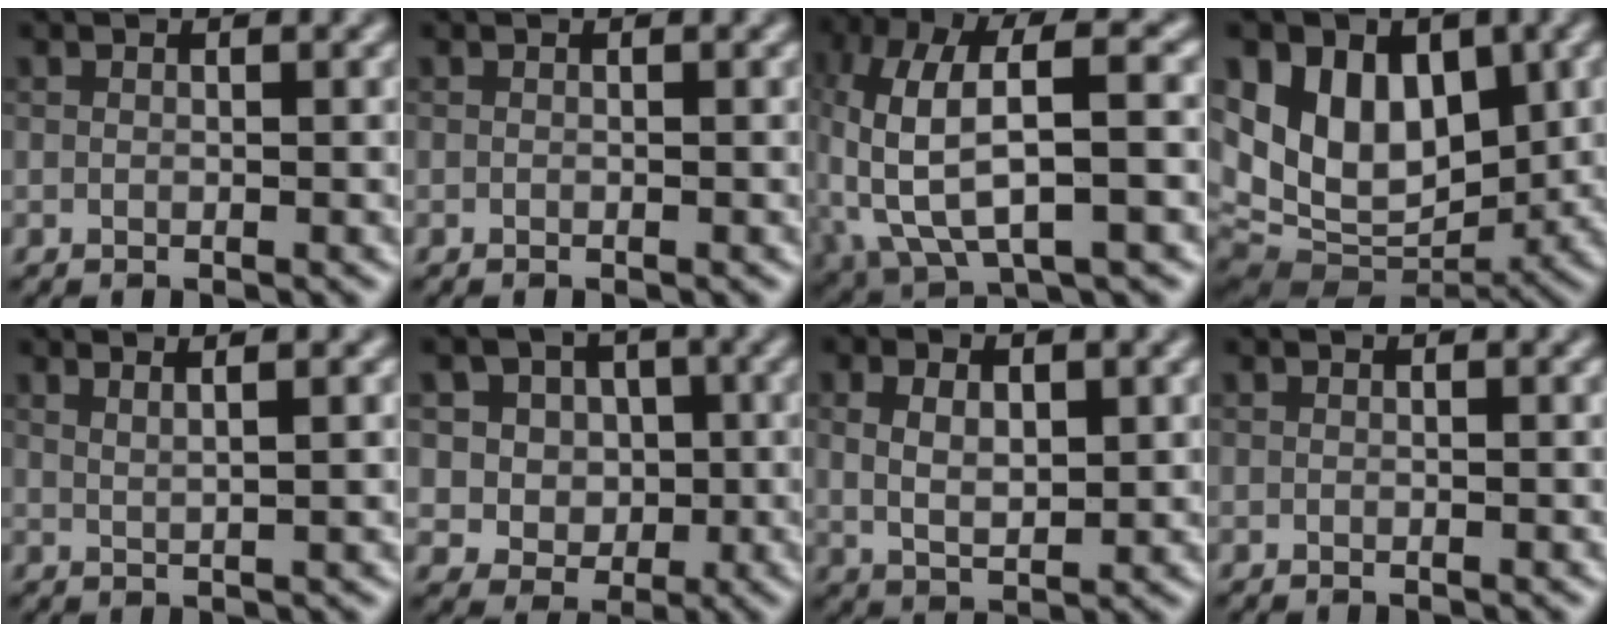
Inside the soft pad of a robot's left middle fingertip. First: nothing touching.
{"total": 0.0}
{"total": 9.0, "force": [-0.2, 3.7, 8.2], "torque": [-0.179, 0.011, -0.012]}
{"total": 9.3, "force": [2.7, 6.4, 6.2], "torque": [-0.099, -0.009, 0.040]}
{"total": 3.1, "force": [1.7, 1.1, 2.3], "torque": [-0.015, 0.009, 0.001]}
{"total": 6.4, "force": [1.9, 5.5, 2.7], "torque": [-0.035, 0.007, 0.025]}
{"total": 4.1, "force": [1.0, 2.3, 3.3], "torque": [-0.070, -0.002, 0.022]}
{"total": 0.0}